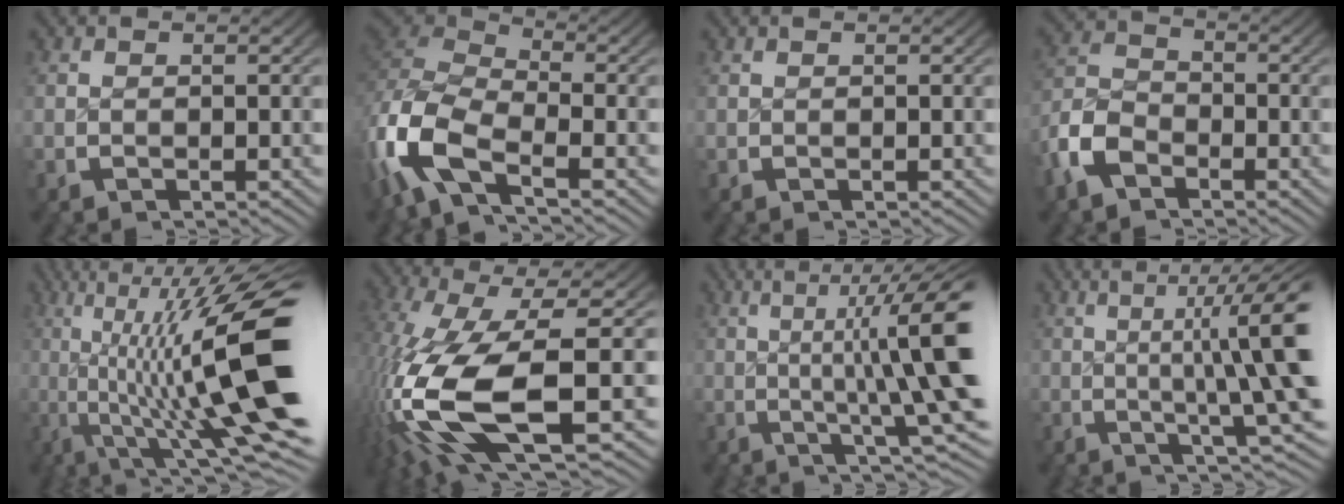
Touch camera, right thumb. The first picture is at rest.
{"total": 11.5, "force": [-1.6, 7.9, 8.2], "torque": [-0.207, -0.031, -0.015]}
{"total": 0.0}
{"total": 5.0, "force": [-1.5, 4.0, 2.7], "torque": [-0.063, -0.009, -0.027]}
{"total": 14.5, "force": [-0.2, 6.4, 13.0], "torque": [-0.208, -0.036, 0.015]}
{"total": 14.9, "force": [-1.8, 7.8, 12.5], "torque": [-0.311, -0.061, 0.021]}
{"total": 11.8, "force": [2.7, 5.2, 10.3], "torque": [-0.134, 0.002, 0.028]}
{"total": 10.6, "force": [2.5, 4.4, 9.3], "torque": [-0.112, 0.003, 0.027]}